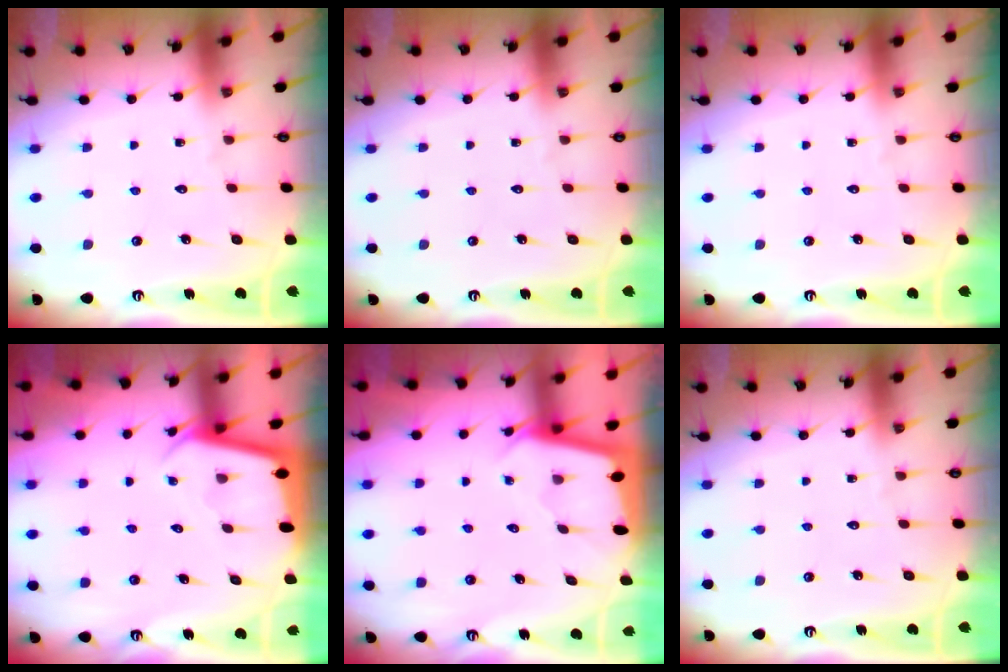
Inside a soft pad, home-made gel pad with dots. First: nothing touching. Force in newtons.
{"total": 0.0}
{"total": 0.0}
{"total": 2.5, "press": 2.5, "slide": 0.1}
{"total": 1.8, "press": 1.8, "slide": 0.1}
{"total": 0.0}